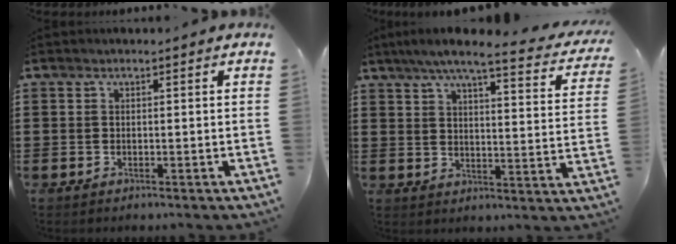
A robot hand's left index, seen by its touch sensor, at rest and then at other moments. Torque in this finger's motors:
{"motor_torque": [2.14, 0.00, 0.82, 0.18]}